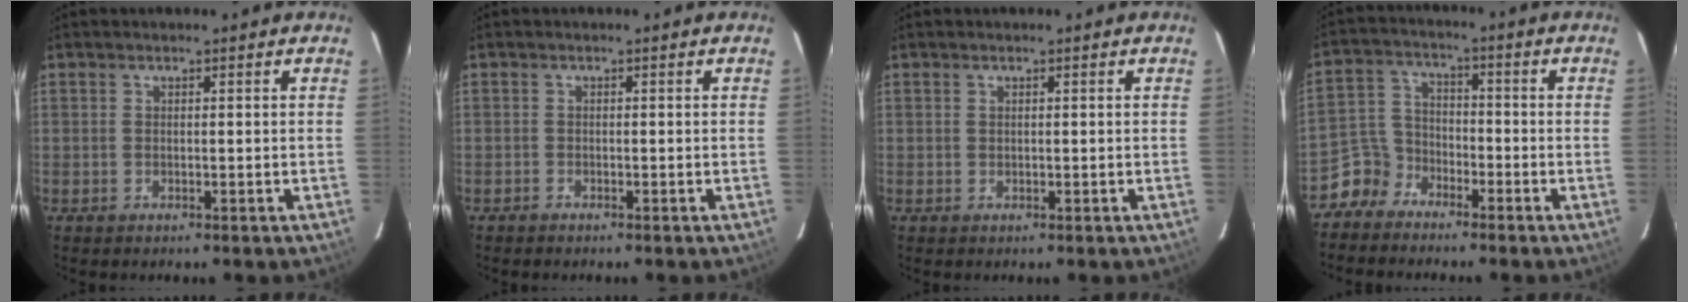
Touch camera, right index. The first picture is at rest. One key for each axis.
{"total": 0.7, "fx": -0.6, "fy": 0.3, "fz": -0.1, "tx": -0.003, "ty": 0.002, "tz": -0.013}
{"total": 0.0}
{"total": 6.0, "fx": -4.5, "fy": 3.9, "fz": 0.2, "tx": -0.010, "ty": 0.030, "tz": -0.101}